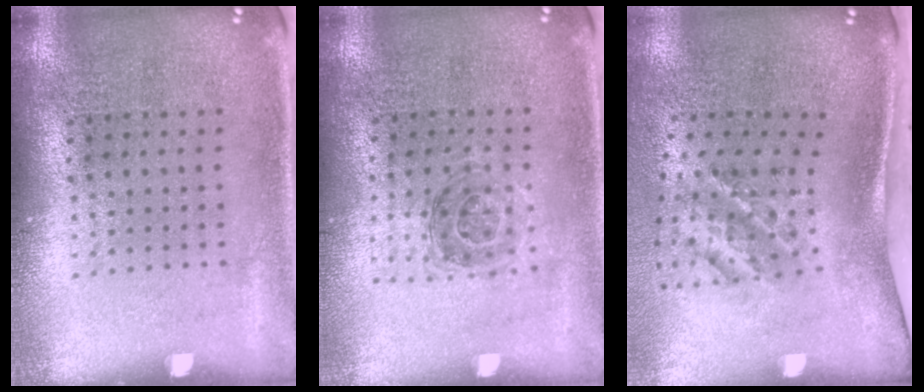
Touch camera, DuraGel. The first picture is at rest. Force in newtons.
{"total": 1.1, "press": 1.0, "slide": 0.3}
{"total": 1.9, "press": 1.3, "slide": 1.5}